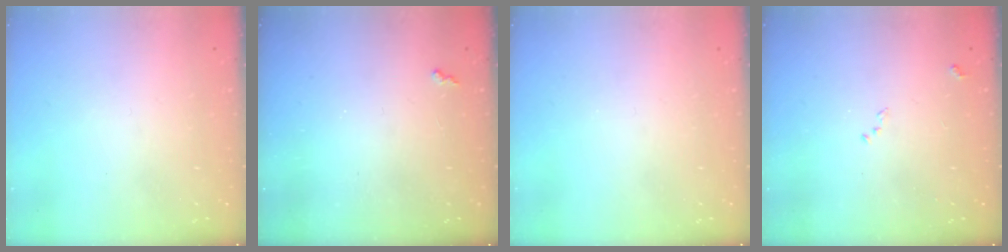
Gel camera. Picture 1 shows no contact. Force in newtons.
{"total": 1.9, "press": 1.9, "slide": 0.5}
{"total": 0.0}
{"total": 8.4, "press": 8.3, "slide": 0.9}